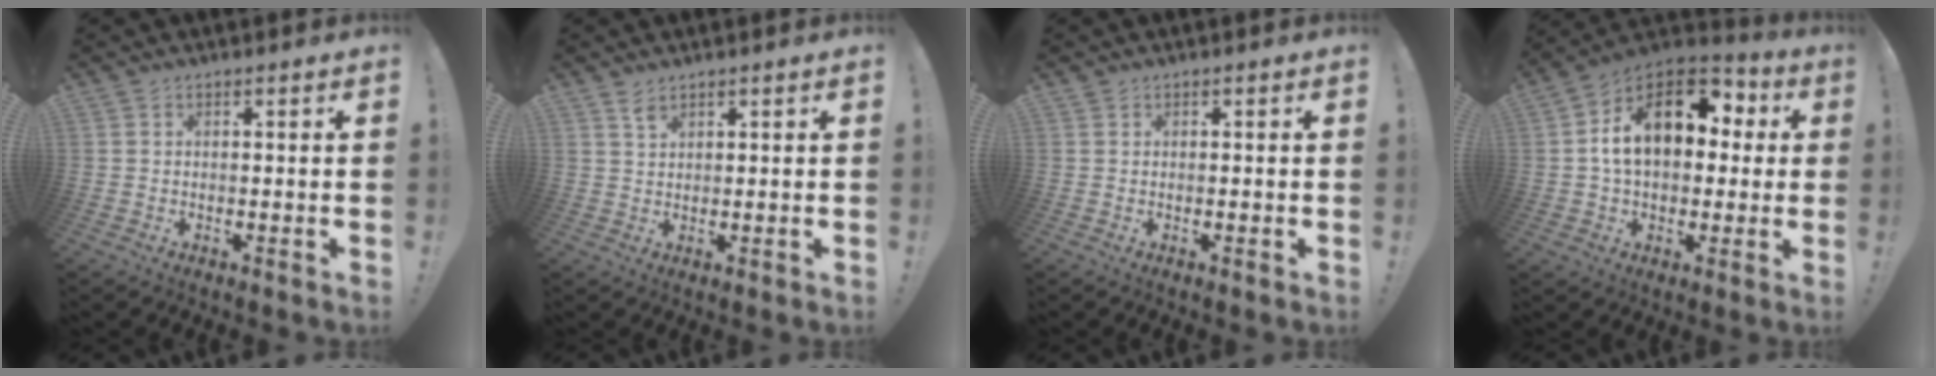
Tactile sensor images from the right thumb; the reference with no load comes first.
{"total": 2.6, "force": [2.1, 0.9, 1.3], "torque": [-0.012, -0.013, 0.035]}
{"total": 0.6, "force": [0.4, 0.4, -0.2], "torque": [0.002, 0.002, 0.008]}
{"total": 17.6, "force": [4.1, 11.5, 12.7], "torque": [-0.189, 0.002, 0.072]}